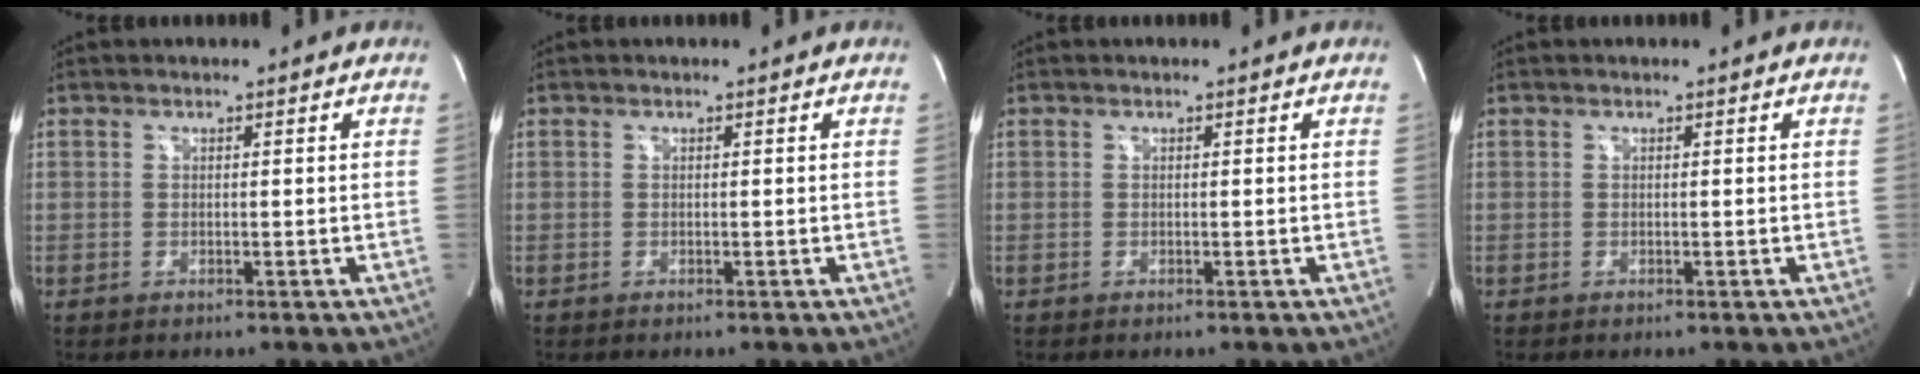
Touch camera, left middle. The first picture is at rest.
{"total": 0.0}
{"total": 0.0}
{"total": 0.0}